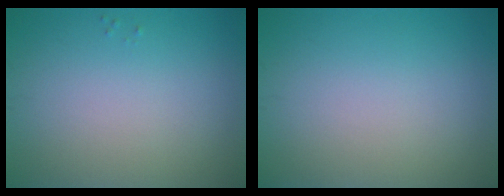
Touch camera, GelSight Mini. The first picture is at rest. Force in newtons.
{"total": 0.0}